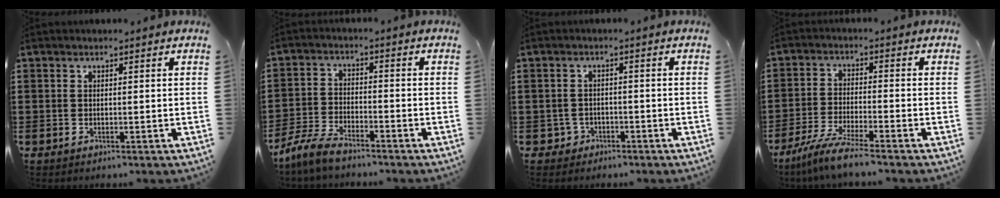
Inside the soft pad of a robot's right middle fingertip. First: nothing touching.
{"total": 5.1, "force": [-4.6, 0.9, 2.1], "torque": [-0.062, -0.004, -0.096]}
{"total": 1.9, "force": [-1.4, 1.3, 0.2], "torque": [-0.012, 0.000, -0.032]}
{"total": 6.0, "force": [-5.1, -0.5, 3.0], "torque": [-0.074, -0.022, -0.101]}